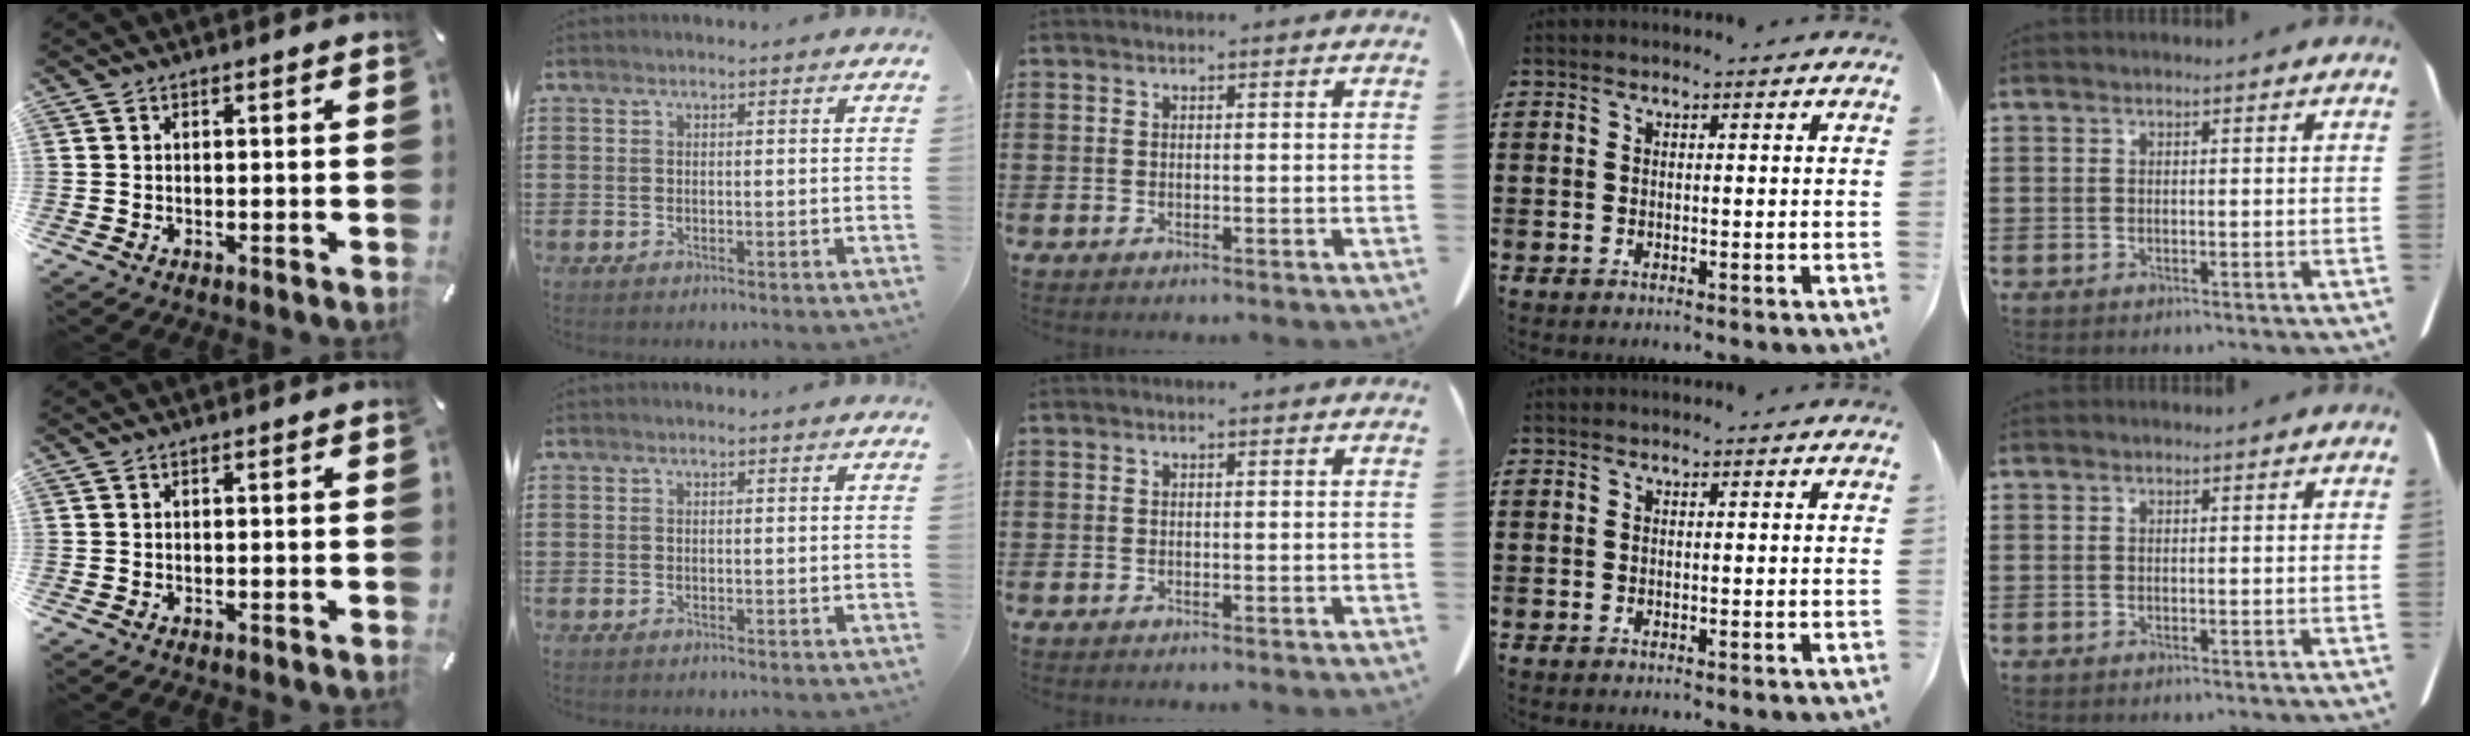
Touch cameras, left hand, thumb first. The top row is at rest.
{}